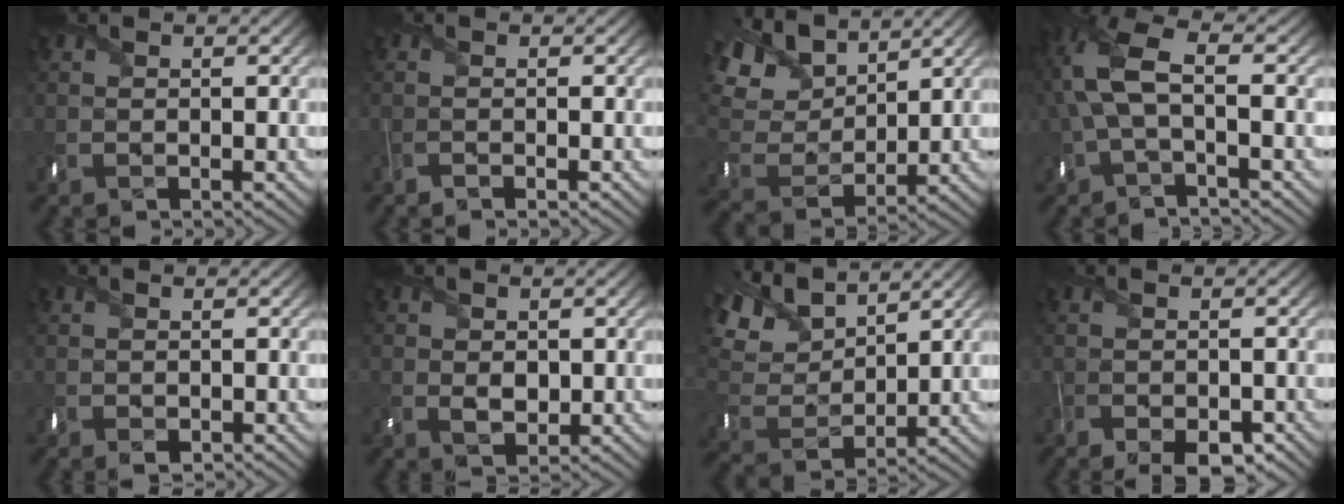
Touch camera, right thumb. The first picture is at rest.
{"total": 0.9, "force": [-0.5, 0.2, 0.7], "torque": [-0.012, -0.001, -0.012]}
{"total": 12.6, "force": [7.0, 7.5, 7.3], "torque": [-0.219, 0.035, 0.129]}
{"total": 8.3, "force": [0.2, 3.7, 7.5], "torque": [-0.191, 0.017, -0.009]}
{"total": 1.0, "force": [-0.3, 0.7, 0.7], "torque": [-0.014, -0.004, -0.006]}
{"total": 2.4, "force": [0.0, 1.8, 1.6], "torque": [-0.033, -0.008, -0.003]}
{"total": 11.7, "force": [7.2, 6.1, 7.0], "torque": [-0.207, 0.034, 0.126]}
{"total": 3.7, "force": [-2.3, 1.7, 2.3], "torque": [-0.047, -0.015, -0.041]}